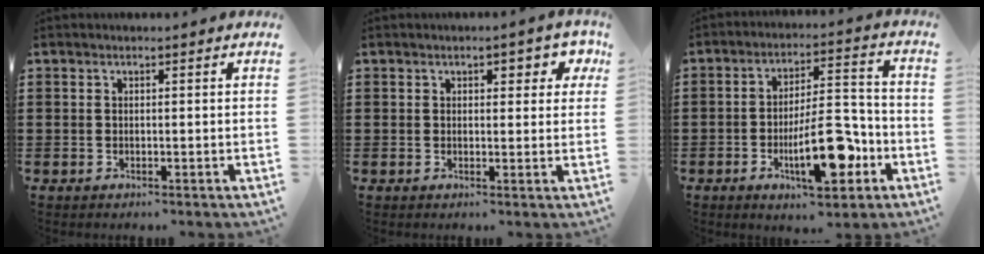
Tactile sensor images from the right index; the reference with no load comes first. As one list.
[{"total": 2.5, "force": [1.0, 1.5, 1.8], "torque": [-0.024, 0.003, 0.011]}, {"total": 12.7, "force": [-4.4, 4.8, 10.9], "torque": [-0.173, 0.002, -0.072]}]